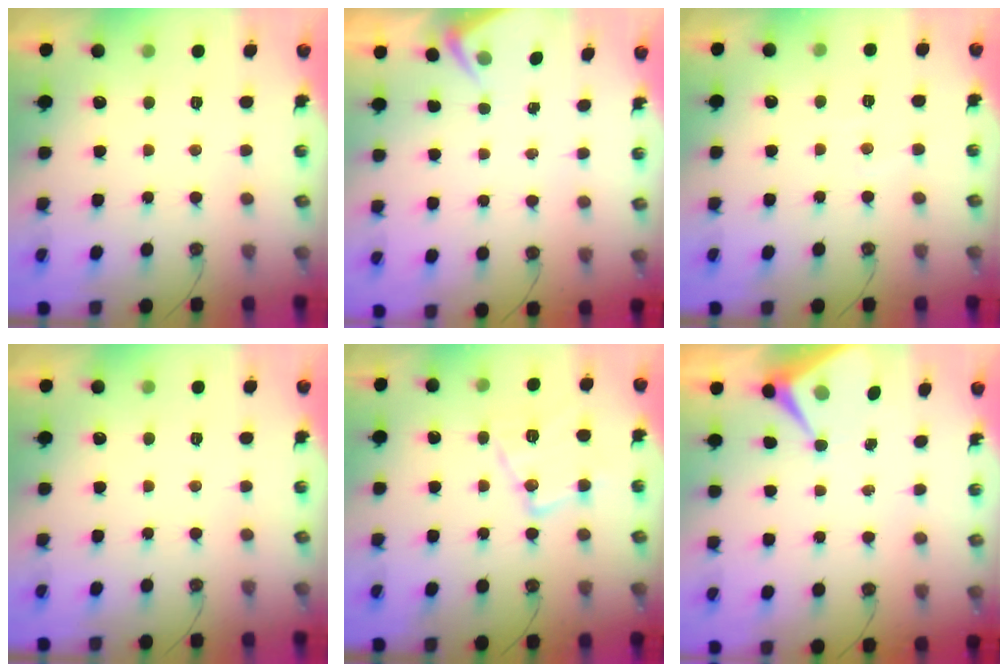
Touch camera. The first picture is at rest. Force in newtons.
{"total": 3.2, "press": 3.2, "slide": 0.5}
{"total": 3.0, "press": 2.9, "slide": 0.6}
{"total": 0.0}
{"total": 12.9, "press": 12.9, "slide": 0.2}
{"total": 6.3, "press": 6.3, "slide": 0.5}